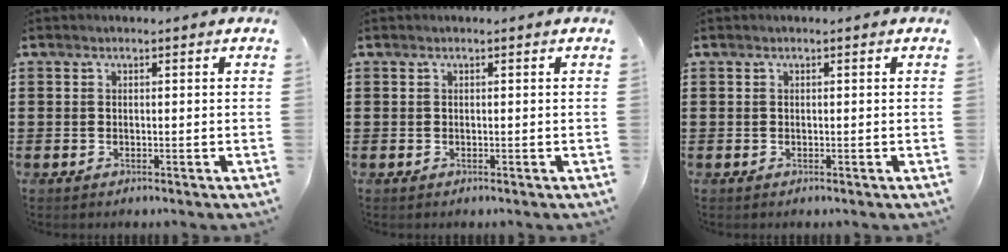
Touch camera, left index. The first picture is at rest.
{"total": 0.0}
{"total": 0.0}